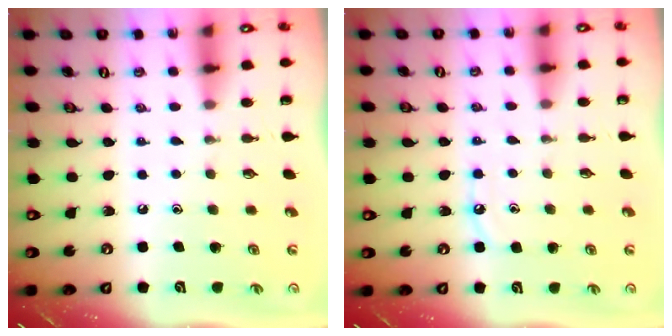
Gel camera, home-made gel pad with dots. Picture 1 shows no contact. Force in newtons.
{"total": 5.1, "press": 5.1, "slide": 0.5}